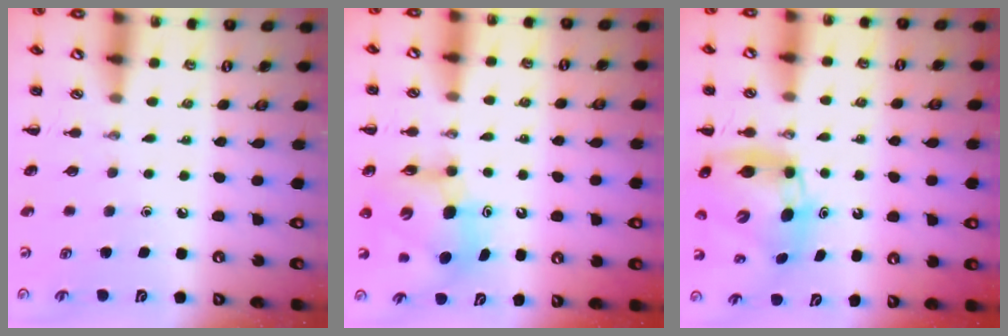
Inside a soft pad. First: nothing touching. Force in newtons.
{"total": 8.9, "press": 8.5, "slide": 2.3}
{"total": 9.3, "press": 9.0, "slide": 2.3}